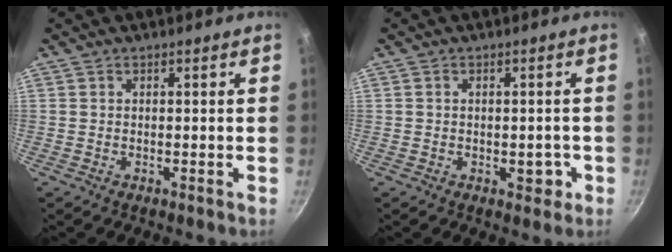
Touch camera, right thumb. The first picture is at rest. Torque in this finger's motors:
{"motor_torque": [0.15, 0.34, -0.22, 0.14, -0.01]}